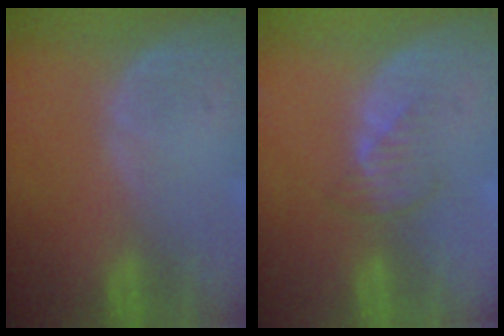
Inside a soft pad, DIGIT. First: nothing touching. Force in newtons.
{"total": 2.5, "press": 2.5, "slide": 0.4}